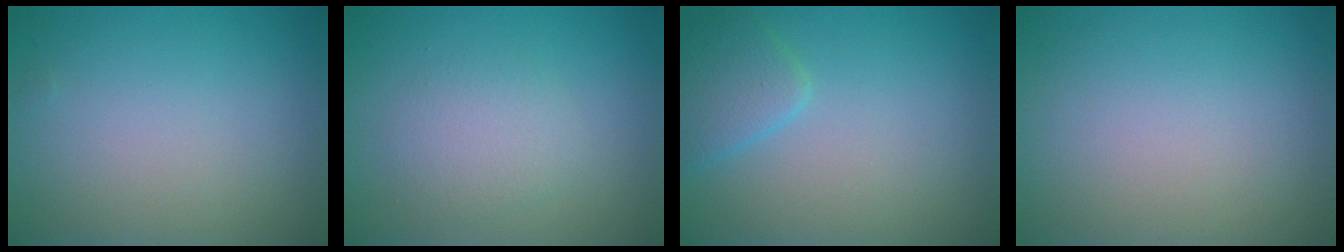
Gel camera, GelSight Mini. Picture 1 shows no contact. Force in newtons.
{"total": 2.4, "press": 2.4, "slide": 0.0}
{"total": 2.6, "press": 2.6, "slide": 0.1}
{"total": 0.0}